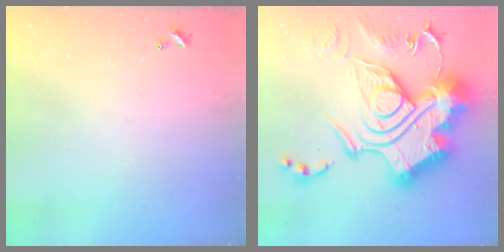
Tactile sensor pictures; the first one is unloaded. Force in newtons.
{"total": 1.1, "press": 1.1, "slide": 0.0}